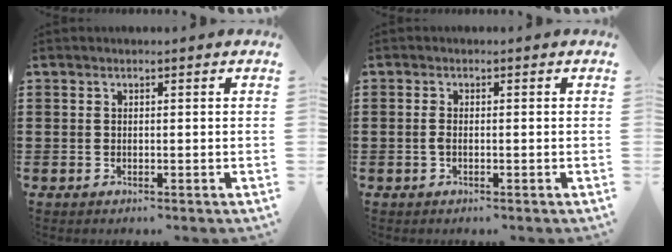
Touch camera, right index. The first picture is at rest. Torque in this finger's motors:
{"motor_torque": [0.46, -0.44, 0.11, 0.04]}